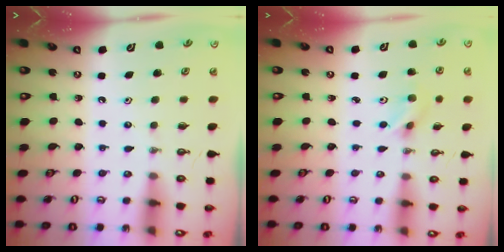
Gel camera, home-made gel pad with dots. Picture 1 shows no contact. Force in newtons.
{"total": 2.9, "press": 2.7, "slide": 1.2}